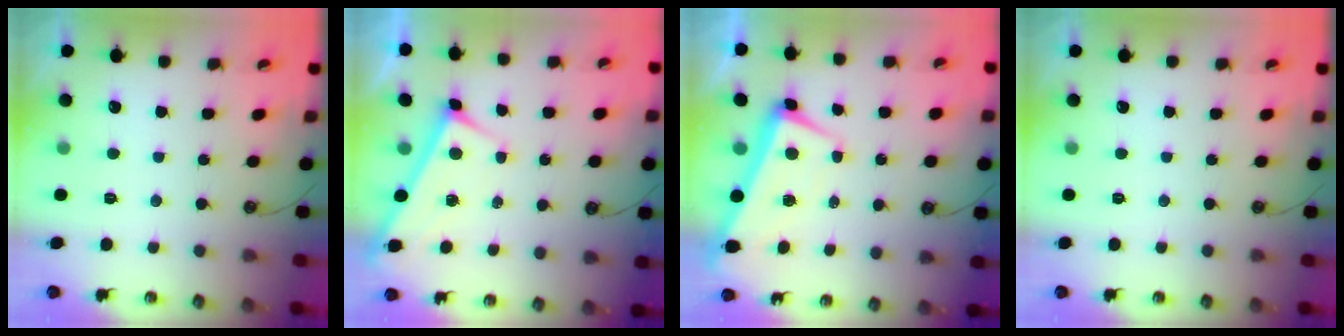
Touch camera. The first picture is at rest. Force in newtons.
{"total": 3.2, "press": 3.2, "slide": 0.3}
{"total": 2.1, "press": 2.0, "slide": 0.7}
{"total": 0.0}